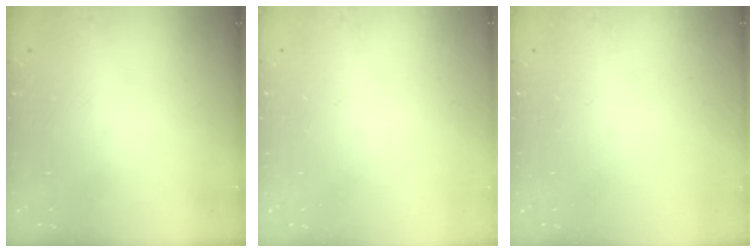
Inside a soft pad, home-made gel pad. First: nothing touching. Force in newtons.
{"total": 0.0}
{"total": 0.0}